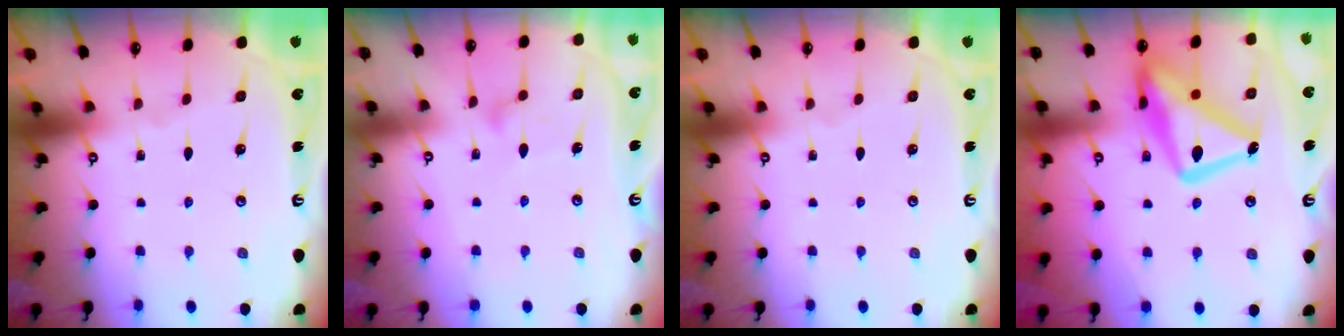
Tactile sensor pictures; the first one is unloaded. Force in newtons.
{"total": 11.5, "press": 11.5, "slide": 0.3}
{"total": 0.0}
{"total": 20.2, "press": 20.1, "slide": 1.9}